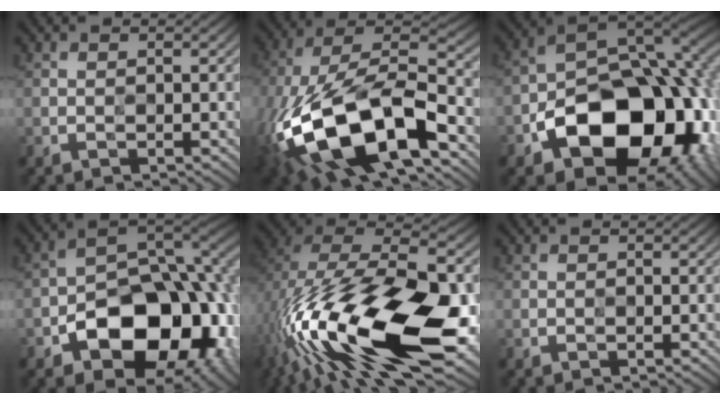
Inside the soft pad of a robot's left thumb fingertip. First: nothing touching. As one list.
[{"total": 19.3, "force": [-9.1, 9.0, 14.4], "torque": [-0.317, -0.030, -0.151]}, {"total": 17.7, "force": [-7.2, 11.8, 11.2], "torque": [-0.165, -0.038, -0.104]}, {"total": 15.4, "force": [-6.6, 10.0, 9.6], "torque": [-0.113, -0.023, -0.113]}, {"total": 20.0, "force": [-6.8, 9.4, 16.3], "torque": [-0.330, -0.028, -0.098]}, {"total": 0.0}]